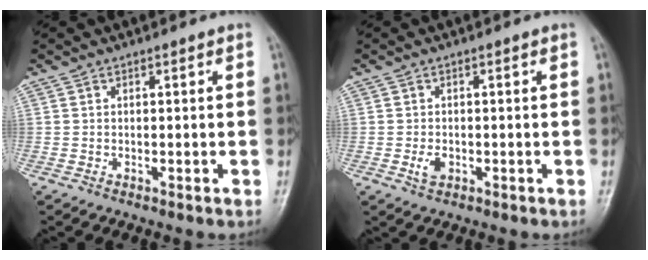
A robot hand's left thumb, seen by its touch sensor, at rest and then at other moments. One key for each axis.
{"total": 2.2, "fx": -0.6, "fy": 1.5, "fz": 1.5, "tx": -0.027, "ty": 0.000, "tz": -0.011}